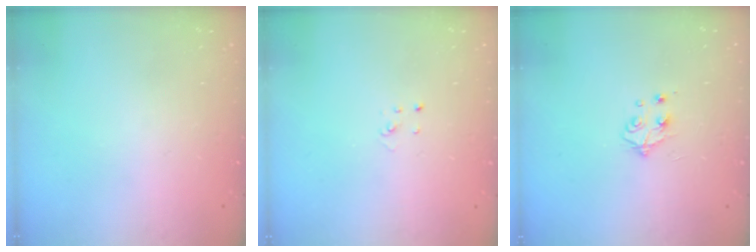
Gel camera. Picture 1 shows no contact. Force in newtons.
{"total": 2.0, "press": 2.0, "slide": 0.1}
{"total": 4.9, "press": 4.9, "slide": 0.7}